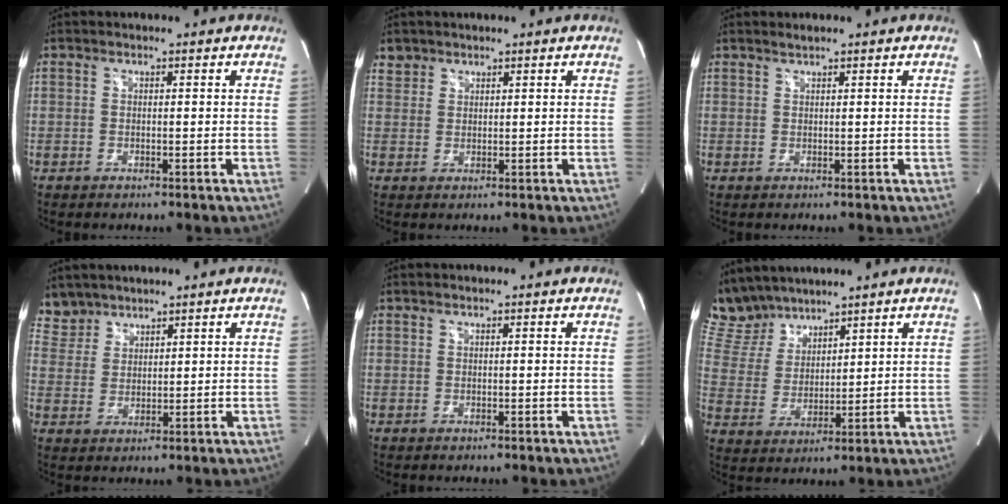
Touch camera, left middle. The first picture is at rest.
{"total": 2.0, "force": [1.6, 1.3, -0.3], "torque": [0.011, 0.008, 0.026]}
{"total": 0.8, "force": [0.7, -0.1, 0.2], "torque": [-0.010, 0.002, 0.015]}
{"total": 4.7, "force": [4.2, 2.0, -0.4], "torque": [0.010, 0.008, 0.092]}
{"total": 0.0}
{"total": 8.9, "force": [8.3, 3.0, 1.2], "torque": [-0.044, 0.016, 0.181]}